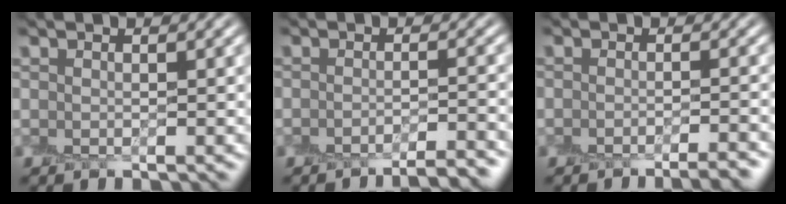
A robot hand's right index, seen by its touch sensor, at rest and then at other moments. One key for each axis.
{"total": 4.0, "fx": -3.8, "fy": 0.5, "fz": 1.3, "tx": -0.018, "ty": -0.002, "tz": -0.047}
{"total": 3.2, "fx": -3.0, "fy": 0.5, "fz": 1.0, "tx": -0.008, "ty": 0.003, "tz": -0.038}